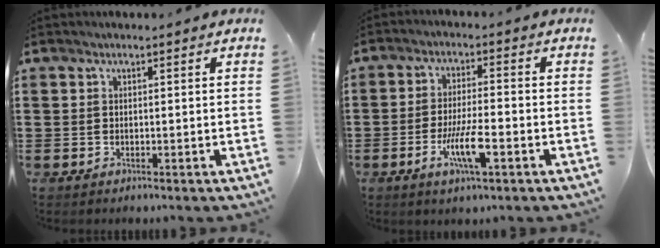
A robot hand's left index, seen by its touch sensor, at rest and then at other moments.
{"total": 7.1, "force": [-2.8, 1.5, 6.3], "torque": [-0.119, -0.007, -0.049]}